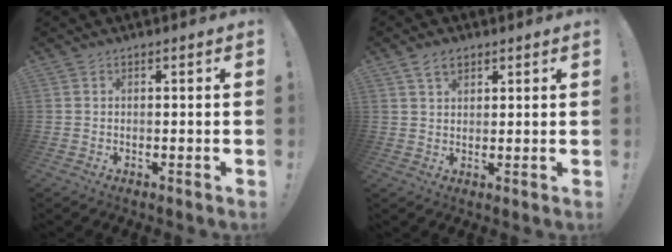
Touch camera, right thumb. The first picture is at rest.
{"total": 4.5, "force": [2.7, 2.7, 2.3], "torque": [-0.044, -0.002, 0.052]}